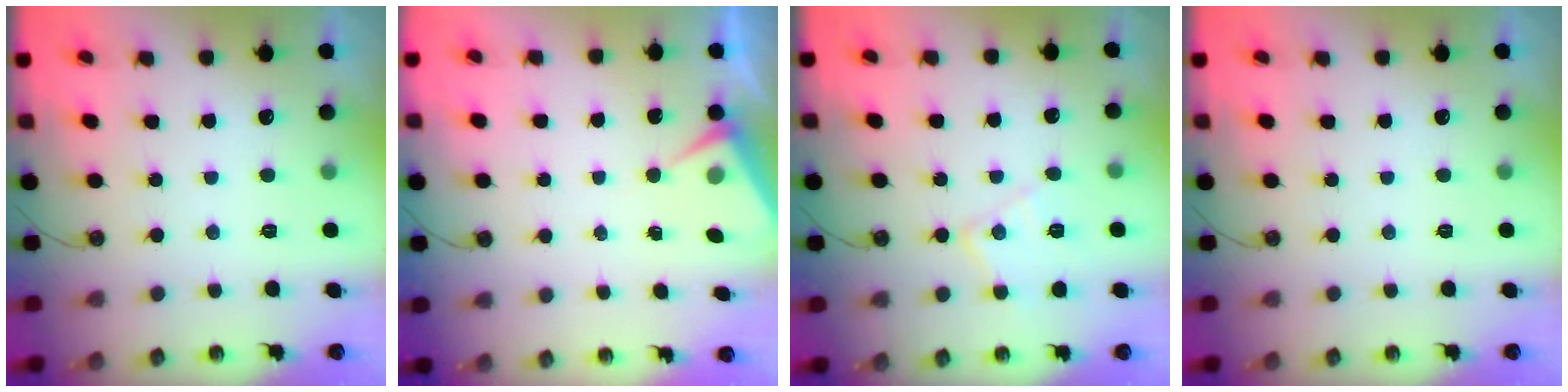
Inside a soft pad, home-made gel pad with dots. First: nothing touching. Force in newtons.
{"total": 4.8, "press": 4.7, "slide": 0.6}
{"total": 9.6, "press": 9.6, "slide": 0.6}
{"total": 0.0}